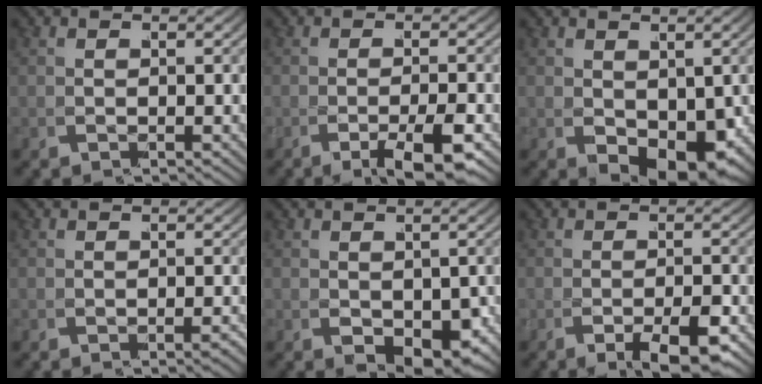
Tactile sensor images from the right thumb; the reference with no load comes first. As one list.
[{"total": 3.2, "force": [-1.8, -0.7, 2.5], "torque": [-0.045, 0.004, -0.033]}, {"total": 4.9, "force": [-1.0, 2.9, 3.8], "torque": [-0.076, -0.025, -0.002]}, {"total": 0.7, "force": [-0.5, -0.4, 0.3], "torque": [-0.012, -0.005, -0.005]}, {"total": 3.5, "force": [-1.0, 1.9, 2.7], "torque": [-0.049, -0.019, -0.003]}, {"total": 3.2, "force": [-1.9, 0.0, 2.6], "torque": [-0.051, -0.005, -0.028]}]